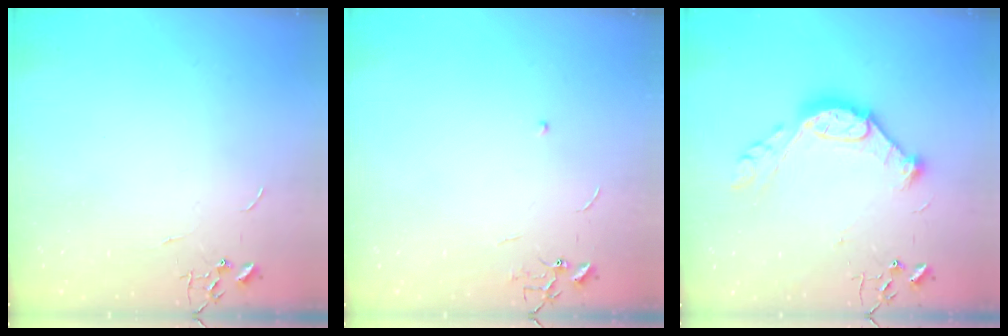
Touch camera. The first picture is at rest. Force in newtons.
{"total": 5.2, "press": 5.2, "slide": 0.6}
{"total": 13.3, "press": 13.3, "slide": 0.2}